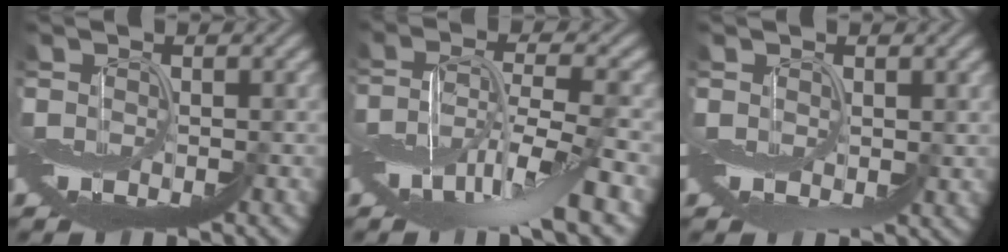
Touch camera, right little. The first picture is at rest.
{"total": 7.5, "force": [-3.1, 2.5, 6.3], "torque": [-0.121, 0.002, -0.063]}
{"total": 1.3, "force": [0.5, 1.0, 0.7], "torque": [-0.008, -0.002, 0.009]}